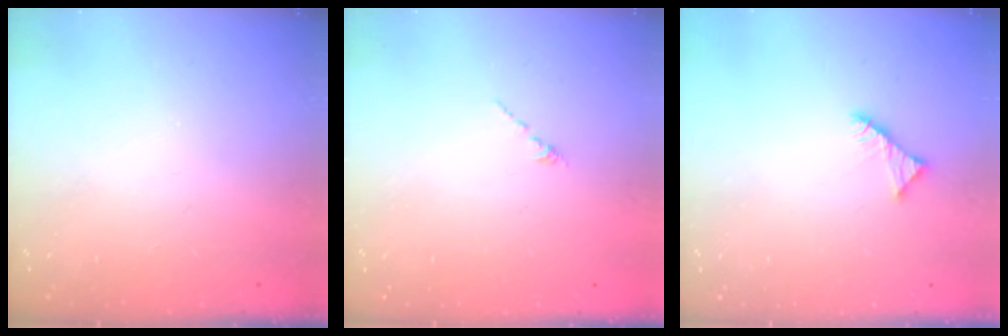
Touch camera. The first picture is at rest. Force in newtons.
{"total": 0.0}
{"total": 2.9, "press": 2.9, "slide": 0.4}